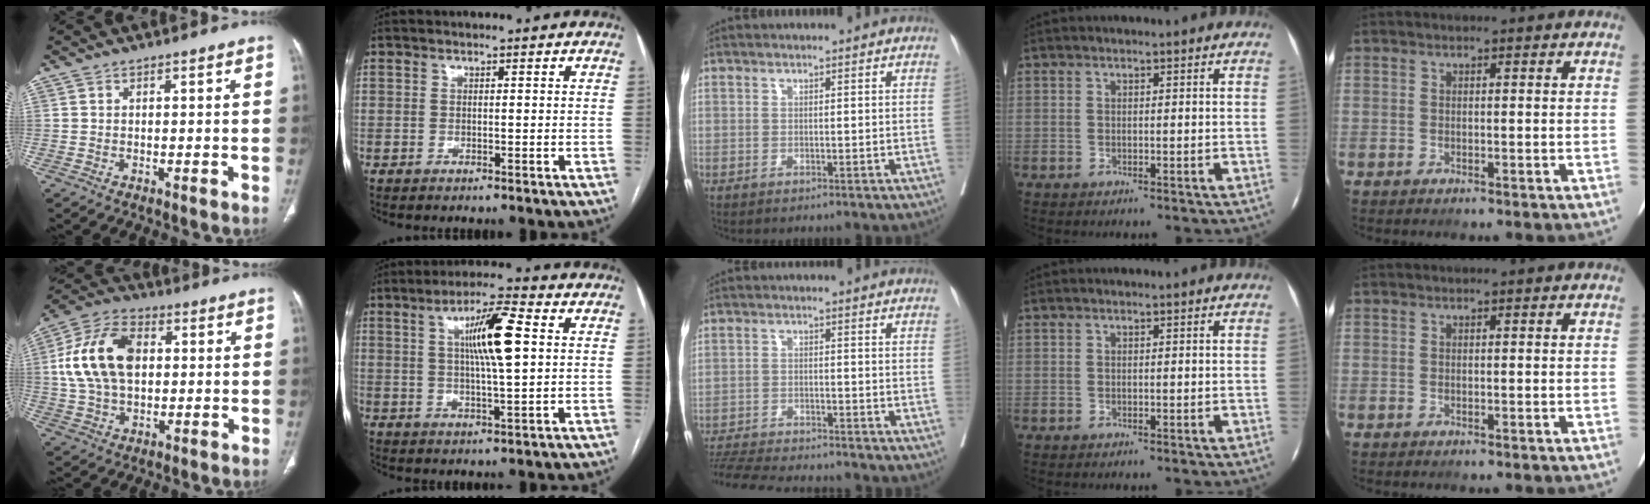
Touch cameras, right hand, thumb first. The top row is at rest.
{"thumb": {"total": 15.4, "force": [2.1, 9.9, 11.7], "torque": [-0.213, 0.017, 0.036]}, "index": {"total": 9.8, "force": [2.1, 0.8, 9.5], "torque": [-0.167, 0.009, 0.035]}, "middle": {"total": 13.4, "force": [-12.6, 1.1, 4.7], "torque": [-0.083, -0.011, -0.191]}}